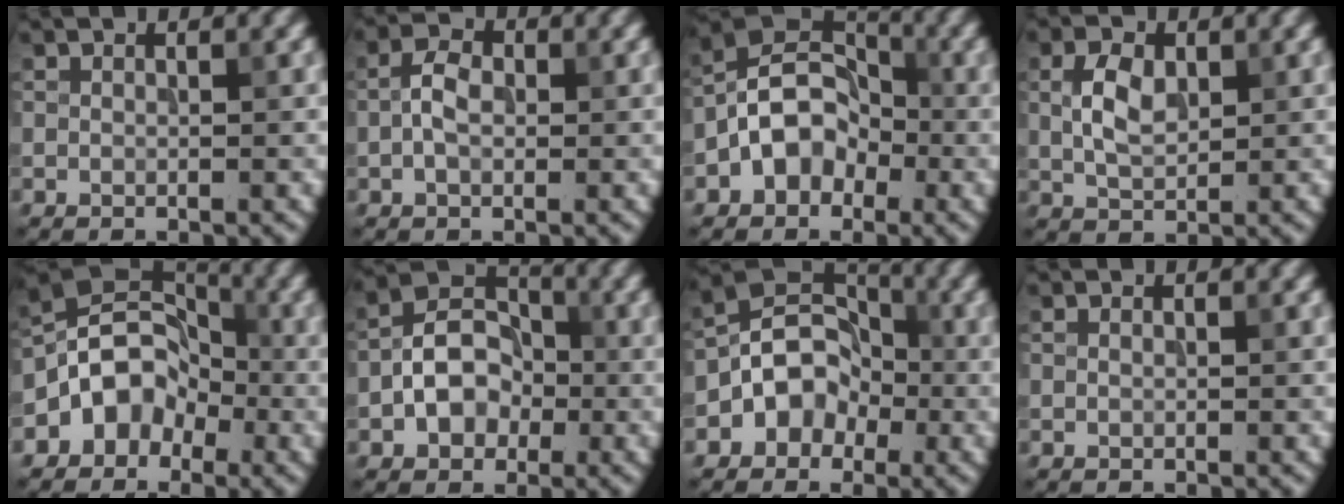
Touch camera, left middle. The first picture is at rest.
{"total": 2.7, "force": [-0.4, 1.7, 2.0], "torque": [-0.042, 0.006, -0.013]}
{"total": 6.1, "force": [-2.1, 4.4, 3.5], "torque": [-0.041, 0.013, -0.053]}
{"total": 3.5, "force": [0.8, 2.1, 2.6], "torque": [-0.061, 0.004, 0.016]}
{"total": 5.4, "force": [-2.4, 4.1, 2.6], "torque": [-0.025, 0.014, -0.057]}
{"total": 5.1, "force": [-1.3, 3.8, 3.2], "torque": [-0.045, 0.007, -0.029]}
{"total": 5.2, "force": [-1.9, 4.1, 2.6], "torque": [-0.007, 0.013, -0.048]}
{"total": 0.0}